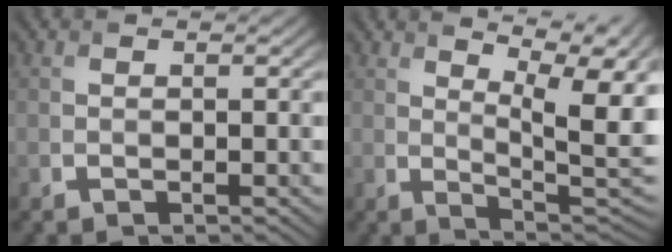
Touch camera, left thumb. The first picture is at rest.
{"total": 12.1, "force": [5.8, 3.6, 10.0], "torque": [-0.152, 0.021, 0.093]}